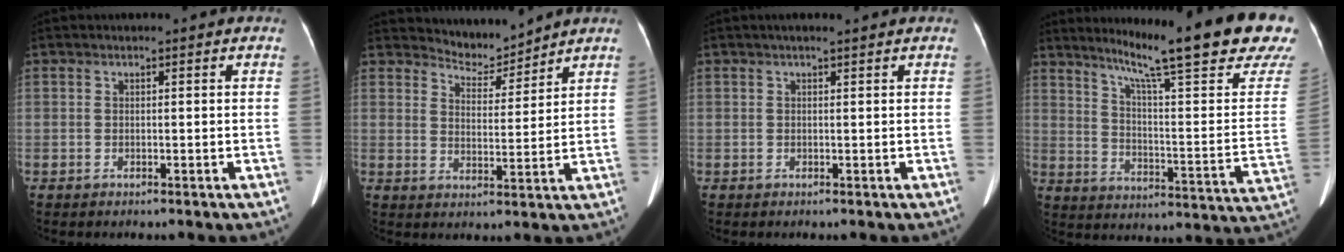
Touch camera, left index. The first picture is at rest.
{"total": 5.0, "force": [5.0, 0.4, -0.5], "torque": [0.002, -0.005, 0.086]}
{"total": 2.0, "force": [1.6, 0.0, 1.2], "torque": [-0.018, 0.016, 0.026]}
{"total": 25.7, "force": [19.8, 0.3, 16.3], "torque": [-0.239, -0.070, 0.261]}